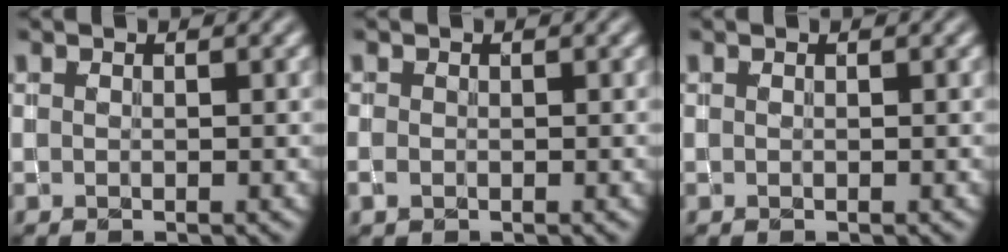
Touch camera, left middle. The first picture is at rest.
{"total": 0.5, "force": [-0.2, 0.3, 0.3], "torque": [-0.009, -0.001, -0.003]}
{"total": 0.0}